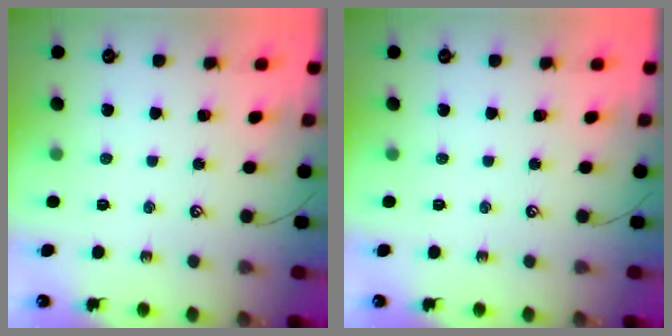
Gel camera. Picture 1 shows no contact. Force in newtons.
{"total": 0.0}